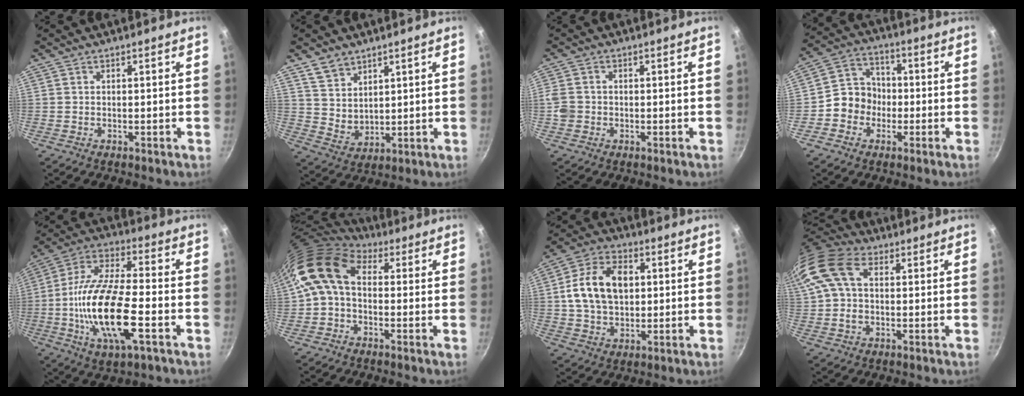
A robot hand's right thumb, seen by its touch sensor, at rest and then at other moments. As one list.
[{"total": 6.9, "force": [4.6, 4.5, 2.4], "torque": [-0.022, -0.015, 0.100]}, {"total": 3.4, "force": [-0.7, 2.9, 1.6], "torque": [-0.026, 0.007, -0.014]}, {"total": 8.3, "force": [-2.0, 7.4, 3.1], "torque": [-0.010, 0.033, -0.052]}, {"total": 19.7, "force": [-5.1, 7.0, 17.7], "torque": [-0.341, 0.022, -0.106]}, {"total": 10.7, "force": [1.1, 7.4, 7.7], "torque": [-0.133, 0.021, -0.001]}, {"total": 14.2, "force": [2.1, 9.9, 9.9], "torque": [-0.157, 0.013, 0.029]}, {"total": 16.1, "force": [3.6, 10.8, 11.5], "torque": [-0.238, 0.030, 0.052]}]